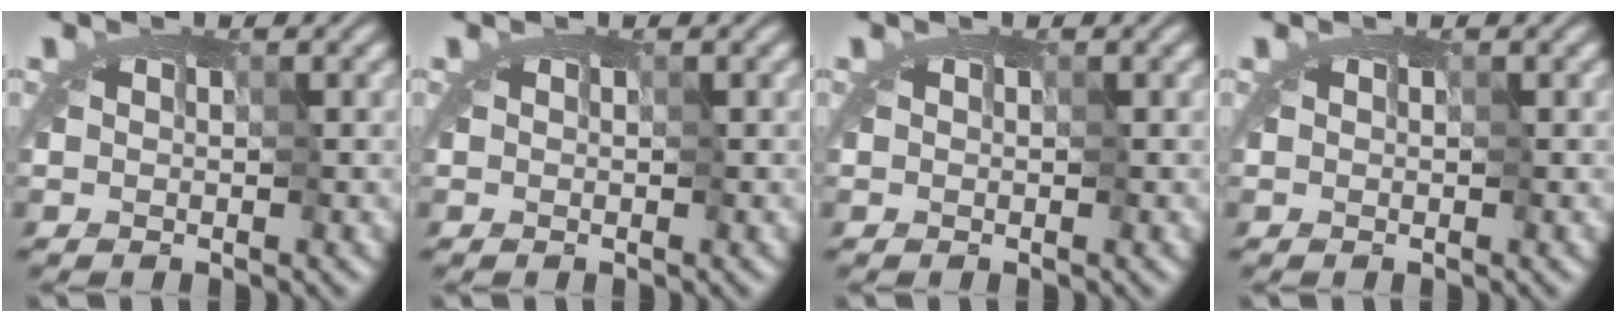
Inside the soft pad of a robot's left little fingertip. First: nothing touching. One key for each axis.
{"total": 0.0}
{"total": 0.0}
{"total": 0.0}